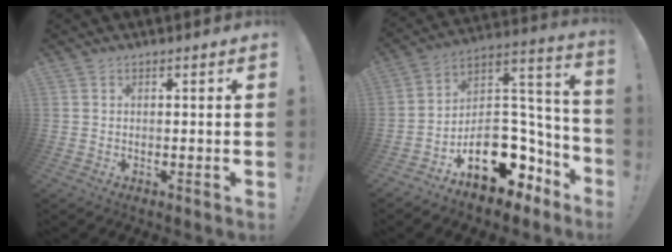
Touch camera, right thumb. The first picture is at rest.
{"total": 18.2, "force": [-7.8, 12.2, 11.0], "torque": [-0.130, 0.042, -0.105]}